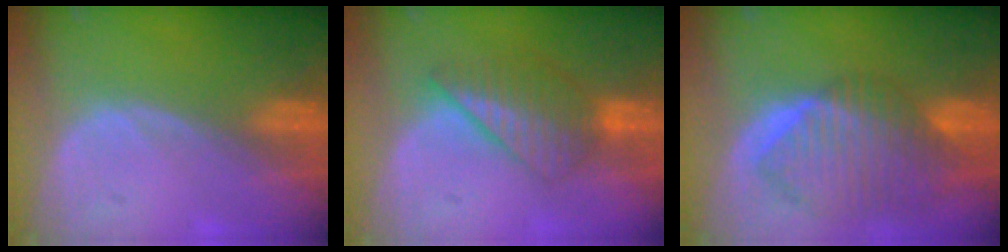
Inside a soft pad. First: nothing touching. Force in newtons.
{"total": 6.3, "press": 6.1, "slide": 1.4}
{"total": 10.4, "press": 9.0, "slide": 5.1}